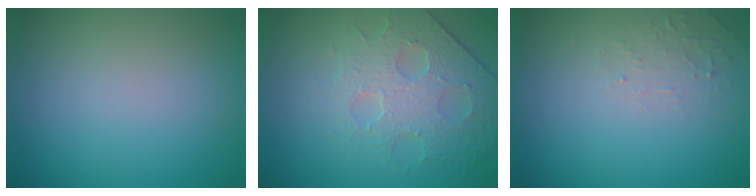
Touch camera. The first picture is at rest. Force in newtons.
{"total": 3.9, "press": 3.8, "slide": 1.1}
{"total": 1.2, "press": 1.2, "slide": 0.3}